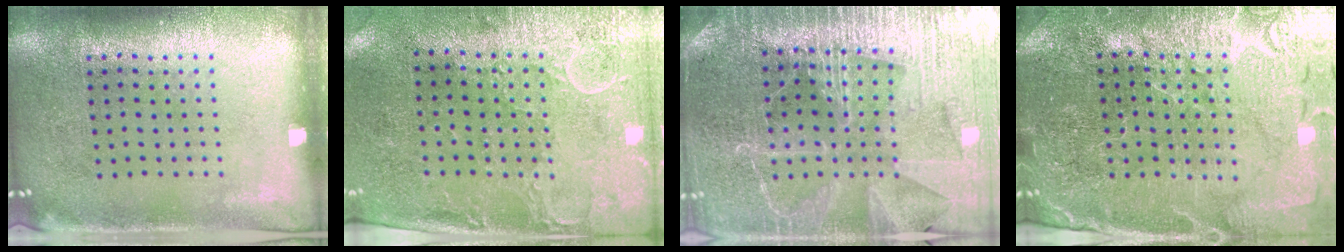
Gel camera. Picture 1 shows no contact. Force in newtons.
{"total": 3.0, "press": 2.4, "slide": 1.7}
{"total": 4.2, "press": 3.9, "slide": 1.4}
{"total": 4.1, "press": 4.0, "slide": 1.2}